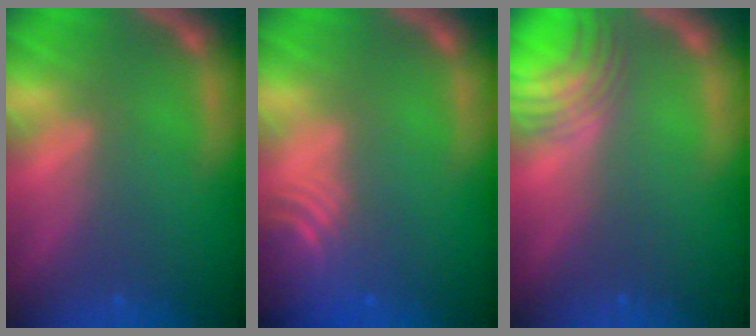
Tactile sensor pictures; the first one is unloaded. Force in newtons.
{"total": 6.0}
{"total": 5.5}